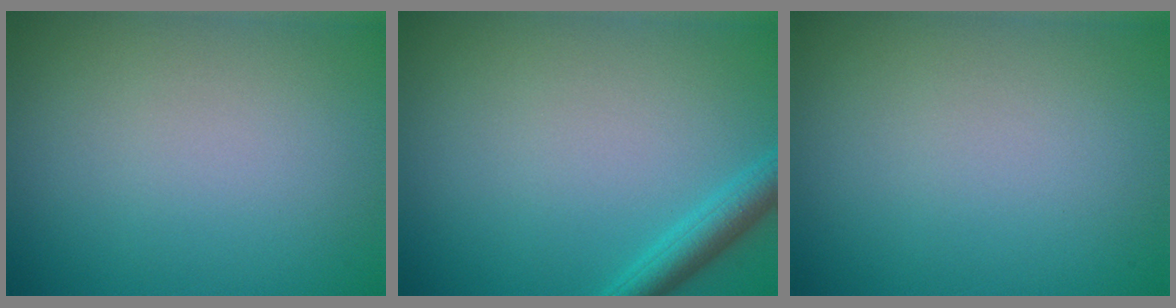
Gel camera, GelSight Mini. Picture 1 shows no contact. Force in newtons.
{"total": 2.4, "press": 2.4, "slide": 0.2}
{"total": 0.0}